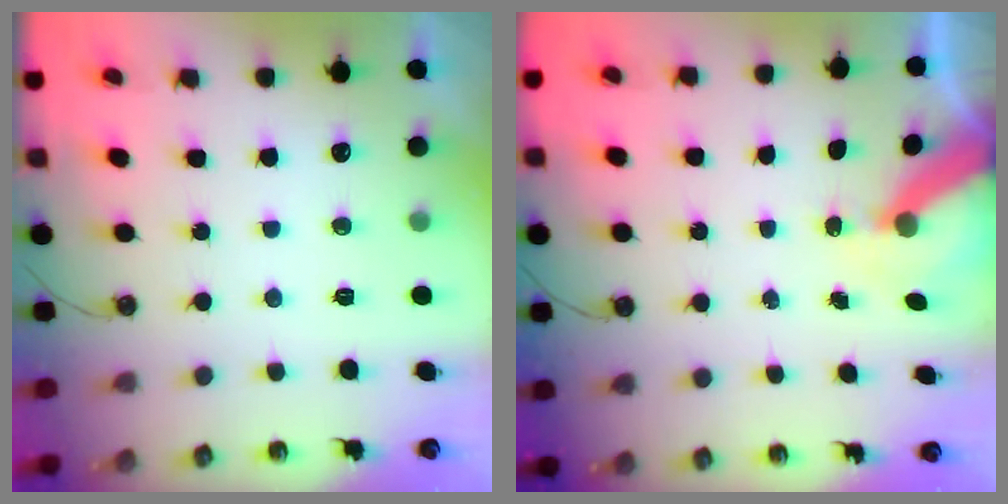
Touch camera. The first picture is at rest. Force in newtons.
{"total": 9.1, "press": 9.1, "slide": 0.7}